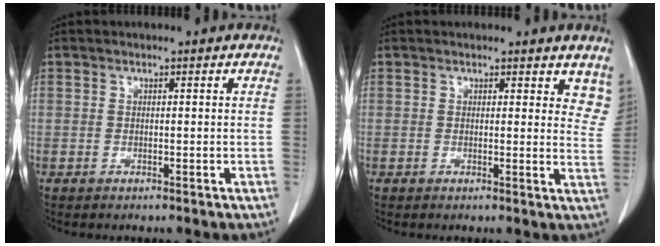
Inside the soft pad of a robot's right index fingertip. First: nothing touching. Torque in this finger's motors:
{"motor_torque": [0.07, 0.19, 0.02, 0.00]}